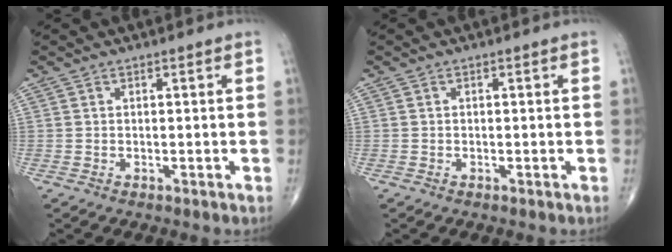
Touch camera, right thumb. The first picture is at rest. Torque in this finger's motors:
{"motor_torque": [-0.01, -0.39, -0.54, -0.09, 0.00]}